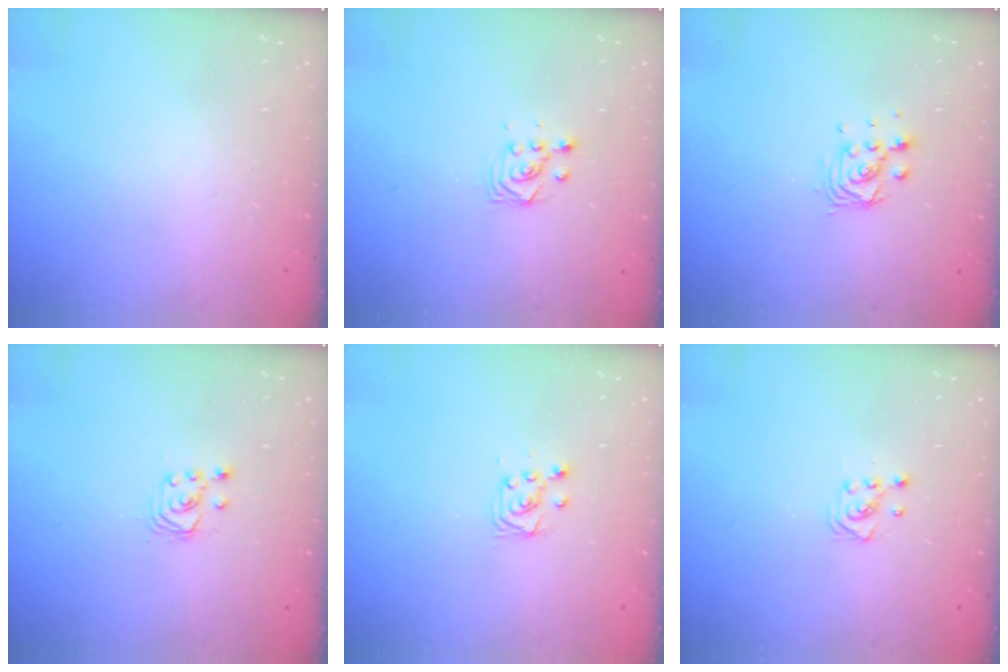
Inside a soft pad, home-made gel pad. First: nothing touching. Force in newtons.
{"total": 2.9, "press": 2.9, "slide": 0.1}
{"total": 5.9, "press": 5.9, "slide": 0.5}
{"total": 2.5, "press": 2.5, "slide": 0.3}
{"total": 5.2, "press": 5.2, "slide": 0.5}
{"total": 3.1, "press": 3.1, "slide": 0.2}